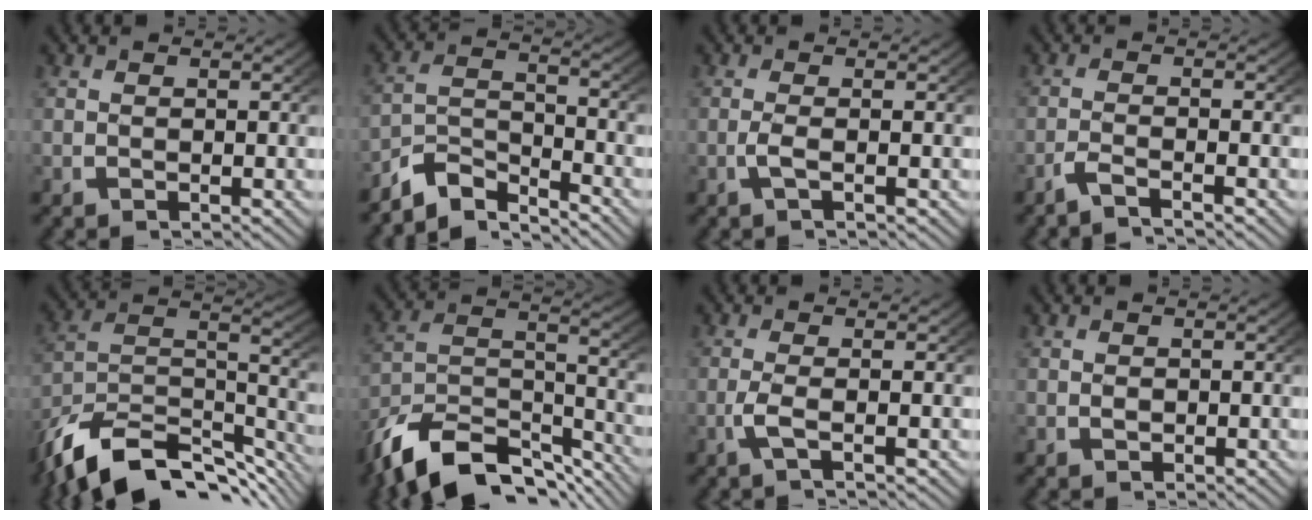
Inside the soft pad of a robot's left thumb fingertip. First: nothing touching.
{"total": 6.5, "force": [-4.7, 3.3, 3.0], "torque": [-0.058, -0.016, -0.082]}
{"total": 1.6, "force": [-0.4, 0.1, 1.6], "torque": [-0.041, -0.002, -0.007]}
{"total": 2.0, "force": [-1.7, 0.1, 1.1], "torque": [-0.026, 0.003, -0.038]}
{"total": 12.9, "force": [-7.6, 6.6, 8.0], "torque": [-0.170, -0.035, -0.106]}
{"total": 11.8, "force": [-7.8, 5.8, 6.8], "torque": [-0.139, -0.029, -0.117]}
{"total": 2.1, "force": [-0.5, 0.2, 2.0], "torque": [-0.056, -0.003, -0.010]}
{"total": 0.7, "force": [0.1, 0.6, 0.5], "torque": [-0.009, -0.007, 0.006]}